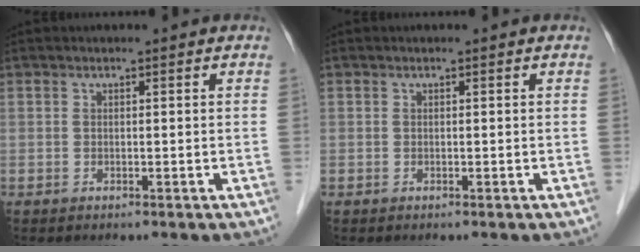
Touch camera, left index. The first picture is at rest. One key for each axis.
{"total": 0.0}